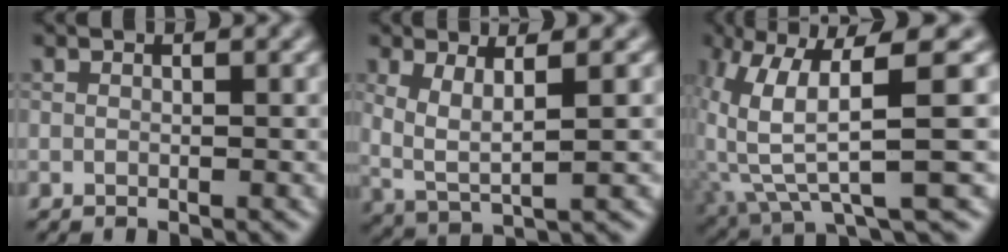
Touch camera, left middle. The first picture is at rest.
{"total": 3.8, "force": [1.1, 1.1, 3.5], "torque": [-0.074, -0.007, 0.025]}
{"total": 8.0, "force": [1.2, 1.4, 7.8], "torque": [-0.143, -0.003, 0.026]}